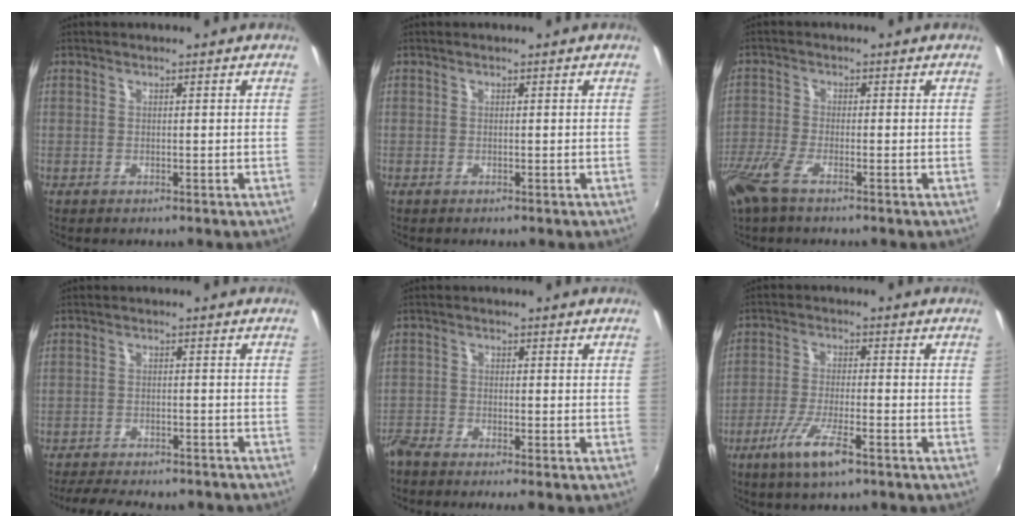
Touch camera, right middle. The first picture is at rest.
{"total": 0.0}
{"total": 7.6, "force": [-5.1, 2.0, 5.3], "torque": [-0.133, -0.026, -0.104]}
{"total": 11.5, "force": [-10.1, 2.7, 4.8], "torque": [-0.109, -0.017, -0.139]}
{"total": 4.1, "force": [-3.8, 0.3, 1.7], "torque": [-0.053, -0.016, -0.077]}
{"total": 8.1, "force": [-4.7, 1.2, 6.5], "torque": [-0.139, -0.014, -0.087]}